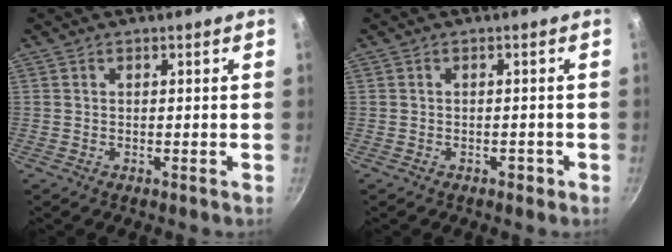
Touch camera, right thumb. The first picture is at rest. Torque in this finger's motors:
{"motor_torque": [-0.34, 0.08, -0.27, -0.16, 0.03]}